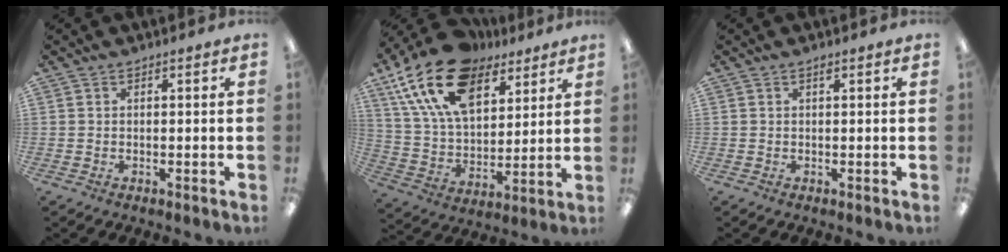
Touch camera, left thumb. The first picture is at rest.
{"total": 21.4, "force": [12.8, 12.2, 12.1], "torque": [-0.234, -0.055, 0.231]}
{"total": 0.6, "force": [0.4, 0.1, 0.4], "torque": [-0.009, 0.003, 0.007]}